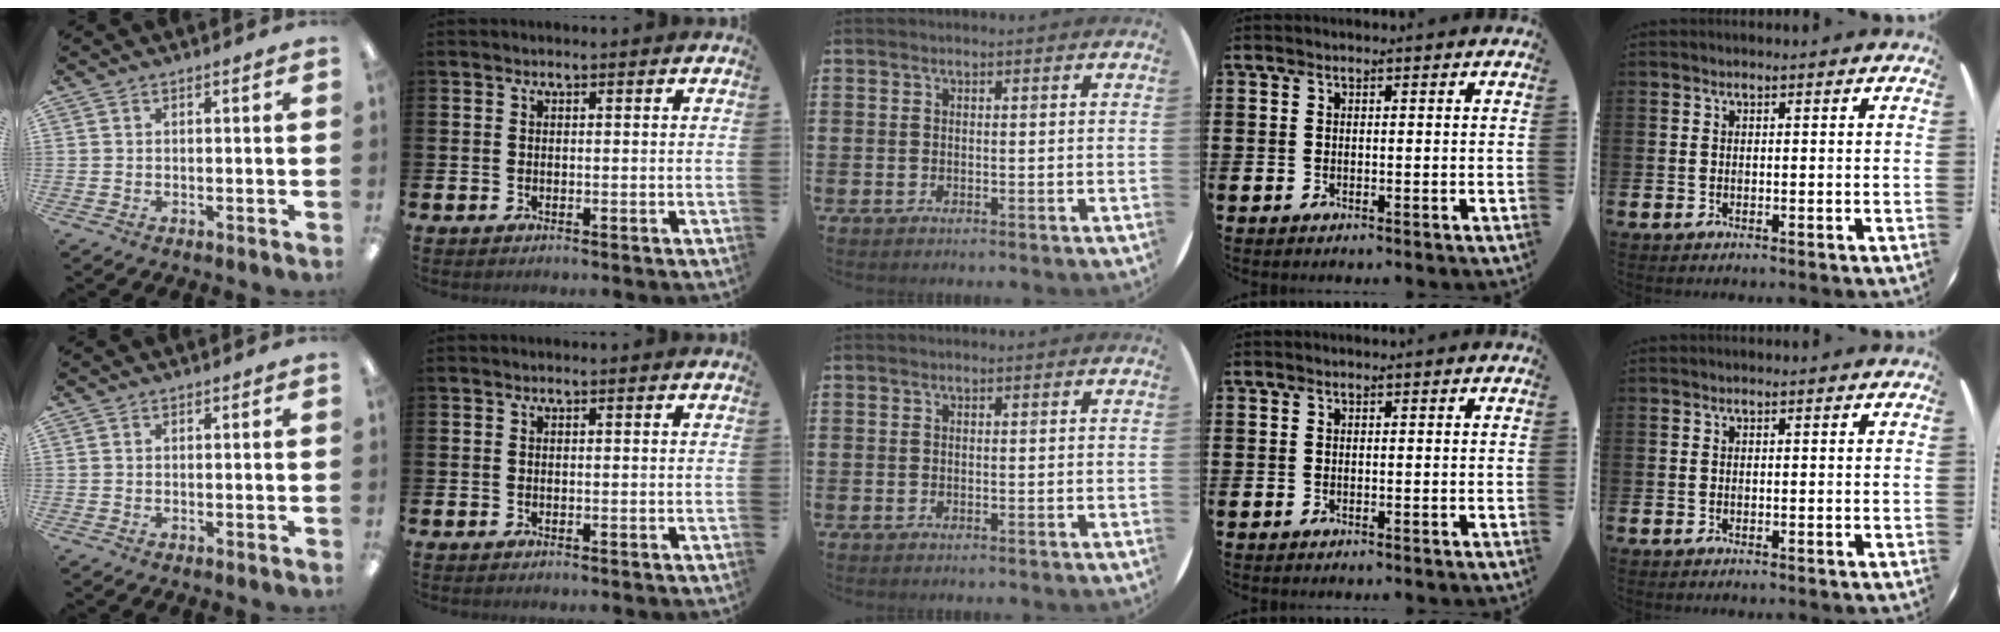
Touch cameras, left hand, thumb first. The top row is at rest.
{}